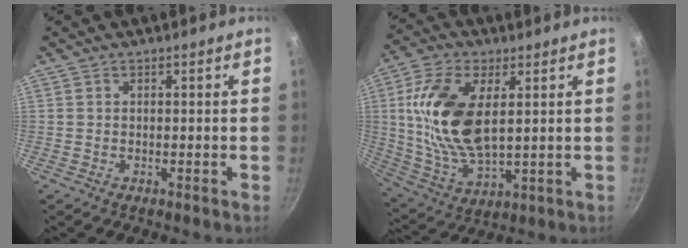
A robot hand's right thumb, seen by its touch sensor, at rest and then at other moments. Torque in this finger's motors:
{"motor_torque": [2.11, 2.31, 1.77, -0.52, 0.46]}